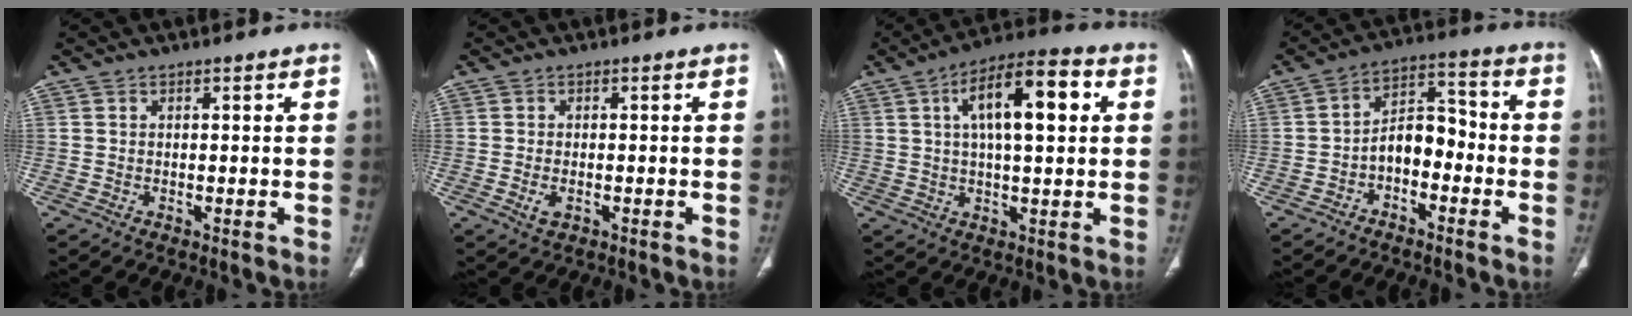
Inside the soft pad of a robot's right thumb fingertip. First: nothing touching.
{"total": 2.3, "force": [-0.8, 1.3, 1.8], "torque": [-0.038, 0.000, -0.012]}
{"total": 14.3, "force": [3.9, 5.2, 12.8], "torque": [-0.196, 0.015, 0.056]}
{"total": 8.0, "force": [-2.8, 5.0, 5.6], "torque": [-0.070, 0.047, -0.057]}